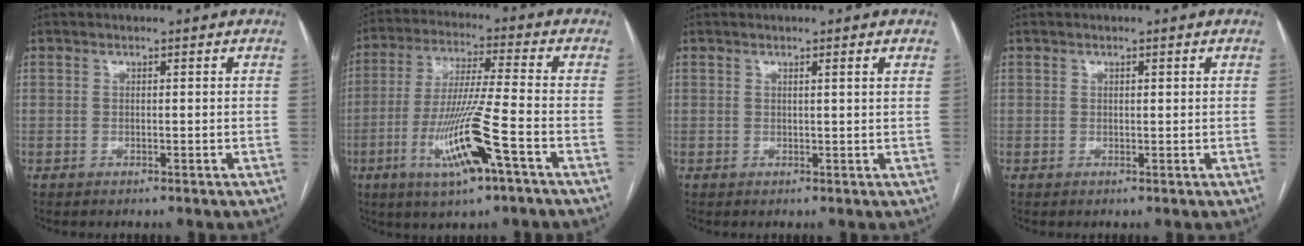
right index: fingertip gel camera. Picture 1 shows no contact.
{"total": 13.4, "force": [-5.4, 0.0, 12.2], "torque": [-0.249, -0.016, -0.099]}
{"total": 1.5, "force": [1.0, -0.2, 1.1], "torque": [-0.018, 0.003, 0.012]}
{"total": 0.6, "force": [0.3, 0.2, 0.5], "torque": [-0.008, 0.000, 0.004]}